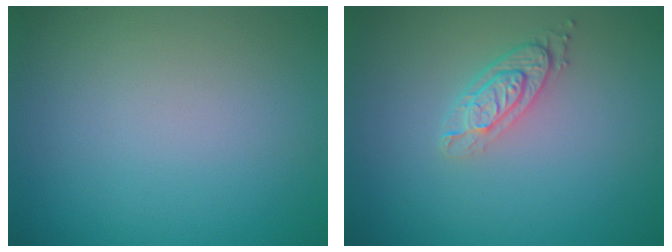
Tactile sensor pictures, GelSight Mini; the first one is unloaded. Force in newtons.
{"total": 2.8, "press": 2.2, "slide": 1.7}